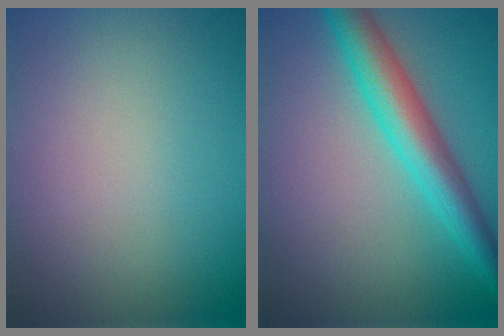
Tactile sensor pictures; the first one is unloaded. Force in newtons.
{"total": 5.4, "press": 5.4, "slide": 0.1}